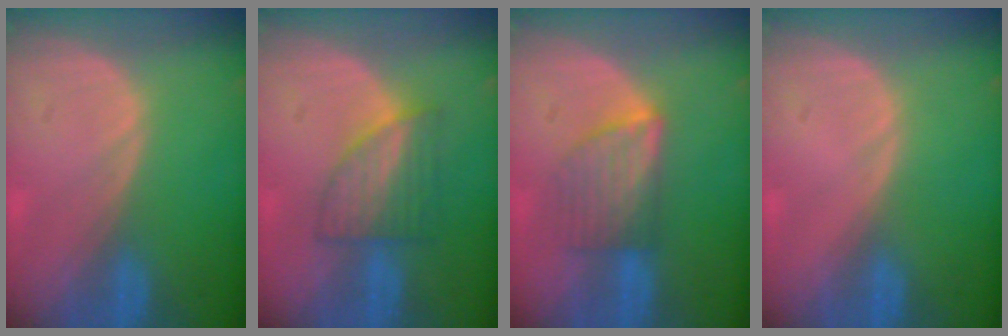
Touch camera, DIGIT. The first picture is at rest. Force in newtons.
{"total": 5.8, "press": 5.7, "slide": 0.8}
{"total": 5.9, "press": 5.7, "slide": 1.5}
{"total": 0.0}